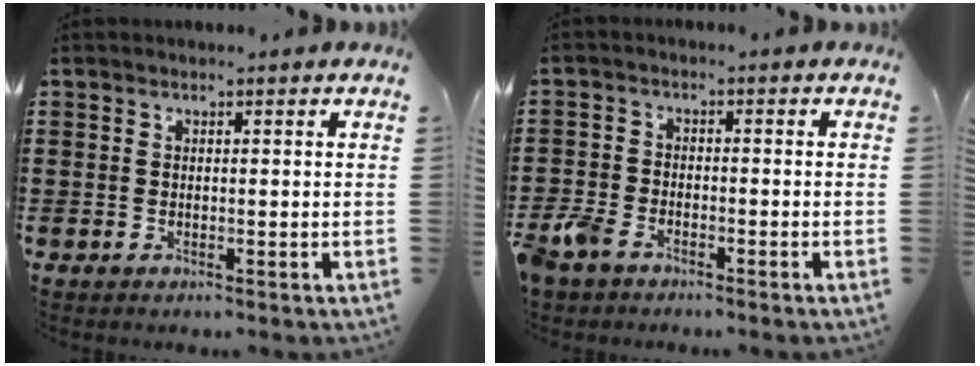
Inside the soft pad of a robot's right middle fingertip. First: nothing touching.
{"total": 3.7, "force": [-3.0, 1.7, 1.3], "torque": [-0.052, -0.005, -0.068]}